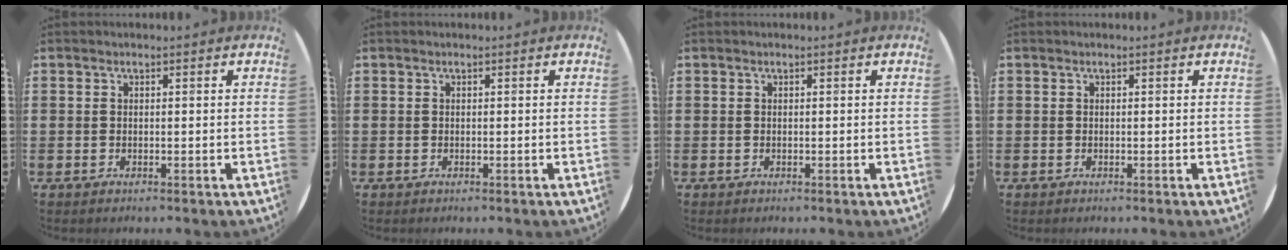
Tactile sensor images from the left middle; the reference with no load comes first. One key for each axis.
{"total": 0.0}
{"total": 0.0}
{"total": 0.0}